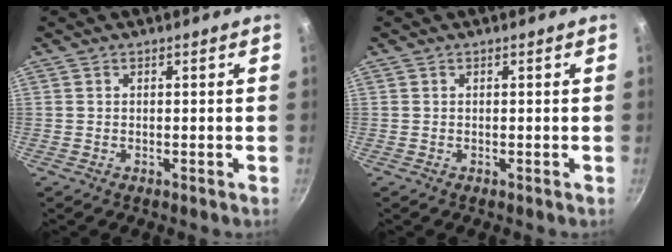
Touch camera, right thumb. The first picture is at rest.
{"total": 0.0}